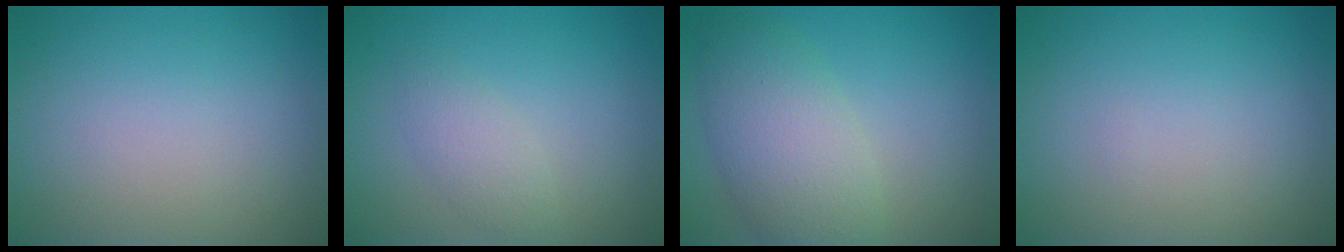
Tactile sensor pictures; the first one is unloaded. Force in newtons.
{"total": 1.9, "press": 1.9, "slide": 0.1}
{"total": 5.9, "press": 5.8, "slide": 0.4}
{"total": 0.0}